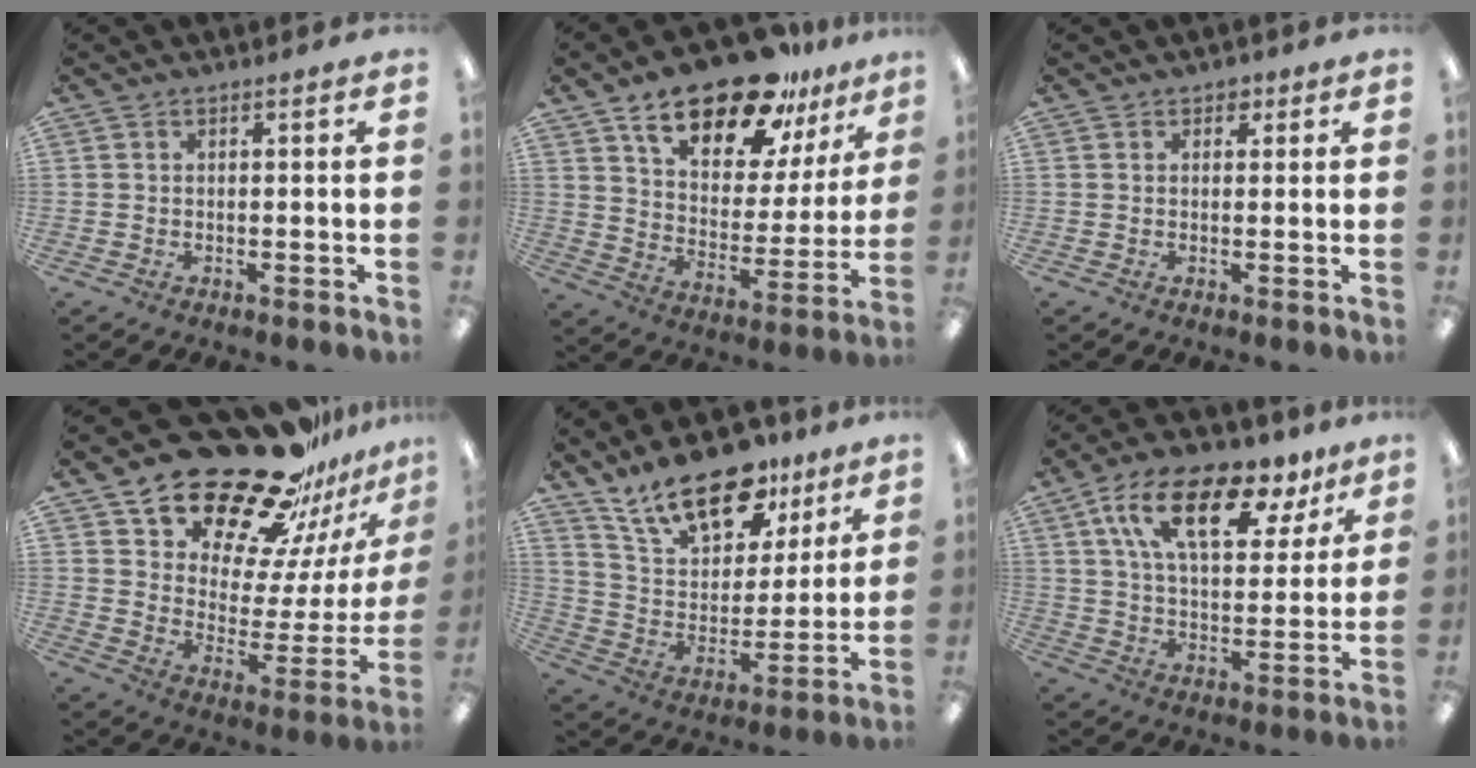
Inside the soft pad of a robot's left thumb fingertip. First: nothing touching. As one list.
[{"total": 20.6, "force": [15.1, 8.6, 10.9], "torque": [-0.172, -0.092, 0.258]}, {"total": 1.8, "force": [1.0, 1.4, 0.7], "torque": [0.002, -0.004, 0.015]}, {"total": 25.6, "force": [21.0, 10.7, 9.9], "torque": [-0.149, -0.154, 0.374]}, {"total": 19.2, "force": [13.4, 9.3, 10.0], "torque": [-0.169, -0.073, 0.237]}, {"total": 19.7, "force": [10.7, 9.3, 13.6], "torque": [-0.227, -0.034, 0.181]}]